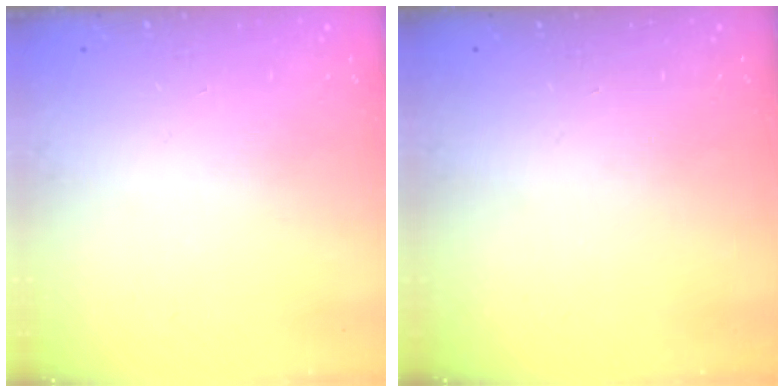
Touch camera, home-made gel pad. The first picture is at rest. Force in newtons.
{"total": 0.6, "press": 0.0, "slide": 0.6}